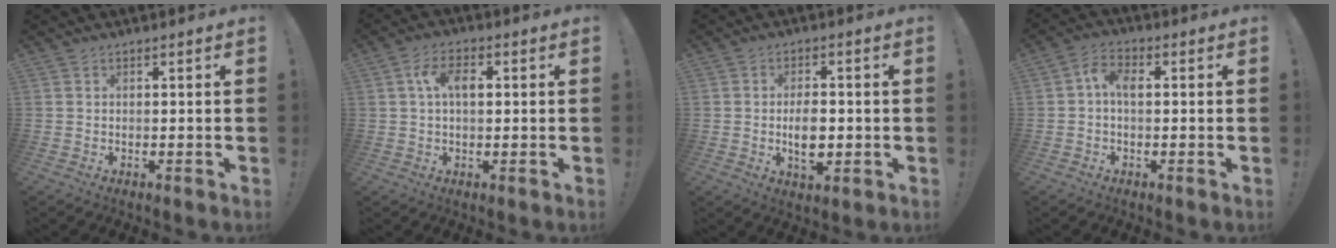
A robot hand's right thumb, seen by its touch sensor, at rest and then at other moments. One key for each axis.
{"total": 6.3, "fx": 1.2, "fy": 3.3, "fz": 5.2, "tx": -0.092, "ty": 0.013, "tz": 0.021}
{"total": 7.2, "fx": -1.2, "fy": 4.6, "fz": 5.4, "tx": -0.073, "ty": -0.002, "tz": -0.022}
{"total": 5.3, "fx": 0.4, "fy": 2.8, "fz": 4.4, "tx": -0.089, "ty": 0.008, "tz": 0.007}